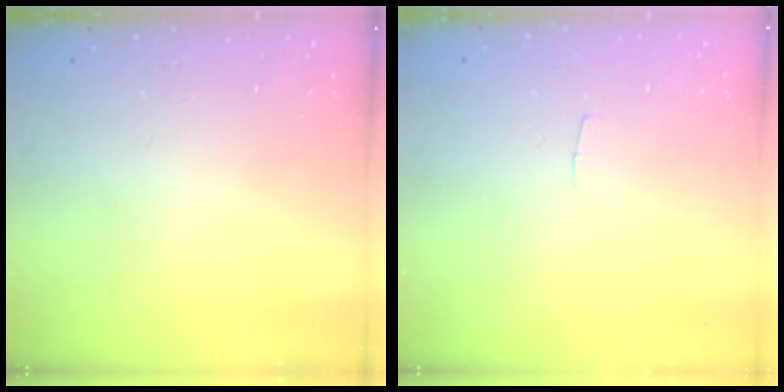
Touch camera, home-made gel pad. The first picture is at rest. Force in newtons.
{"total": 2.0, "press": 2.0, "slide": 0.2}